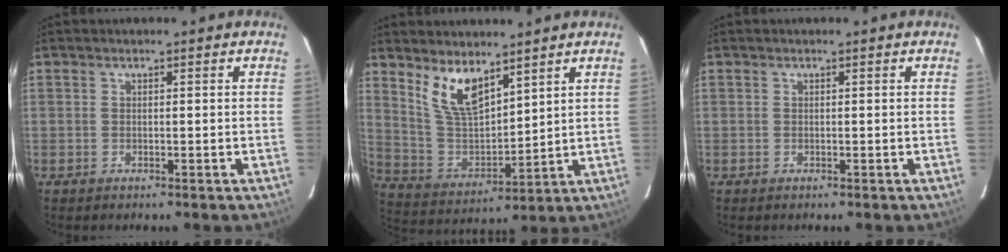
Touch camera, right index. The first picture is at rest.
{"total": 10.4, "force": [7.0, 3.9, 6.7], "torque": [-0.129, -0.006, 0.149]}
{"total": 0.0}